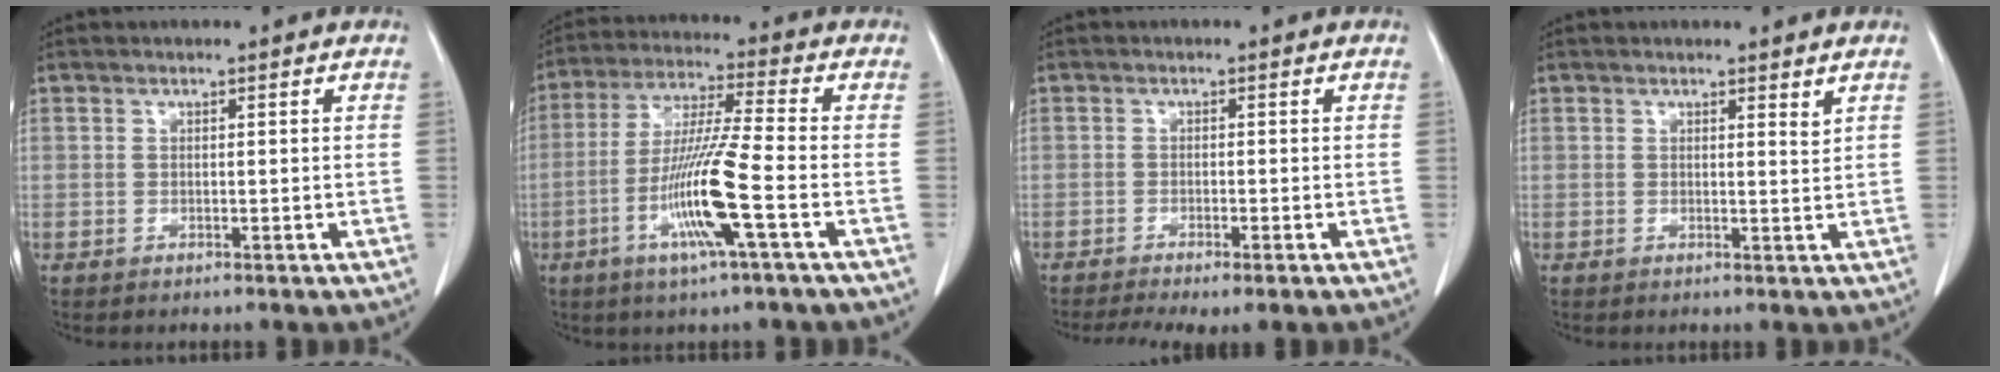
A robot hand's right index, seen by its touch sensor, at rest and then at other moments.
{"total": 12.3, "force": [-4.1, -0.7, 11.6], "torque": [-0.232, -0.013, -0.085]}
{"total": 6.0, "force": [-4.3, 1.0, 4.1], "torque": [-0.062, -0.011, -0.066]}
{"total": 1.3, "force": [1.1, 0.1, 0.7], "torque": [-0.008, -0.009, 0.015]}